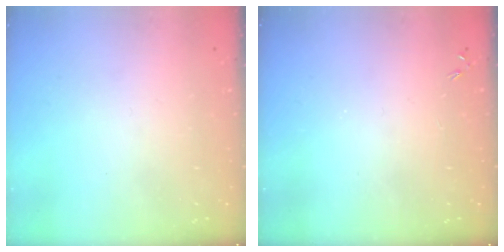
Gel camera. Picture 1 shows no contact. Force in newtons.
{"total": 0.0}